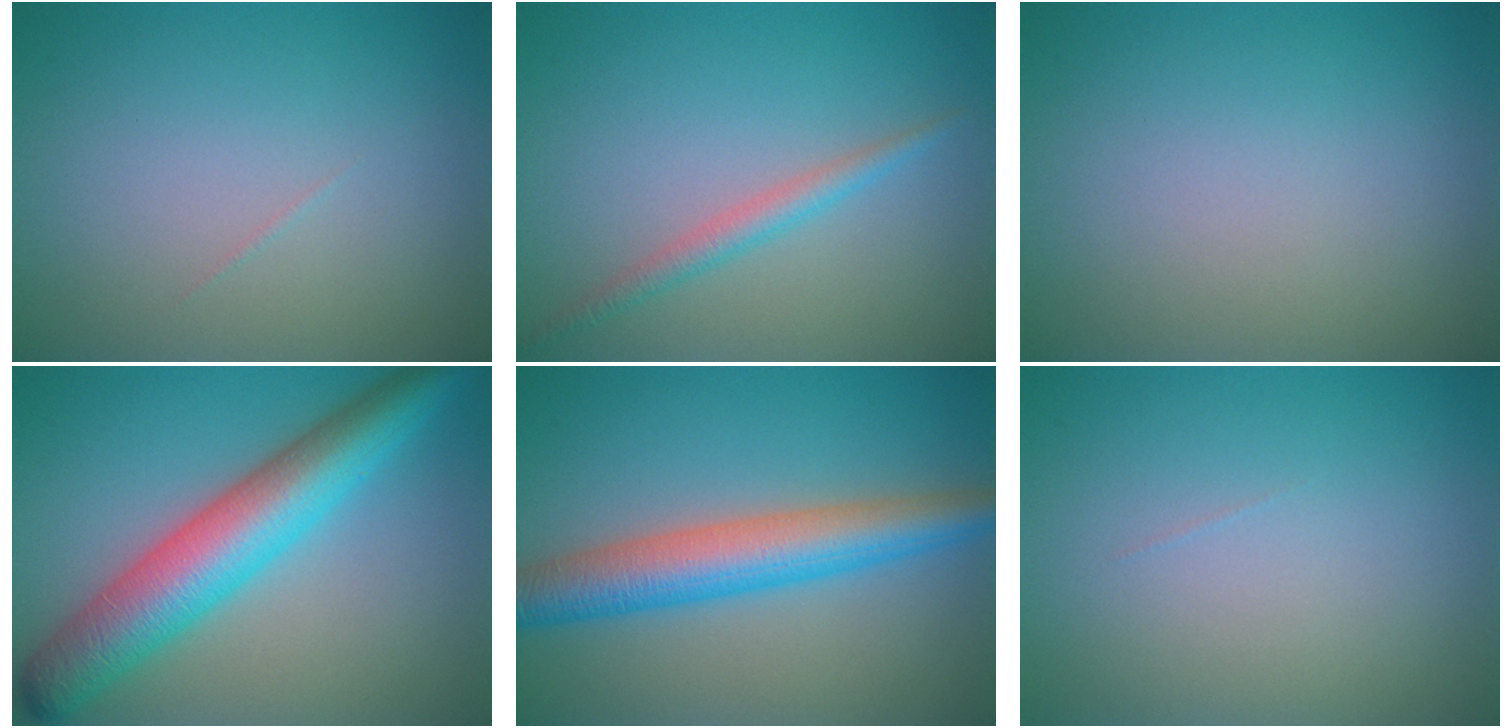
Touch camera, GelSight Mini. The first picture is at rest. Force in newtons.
{"total": 1.9, "press": 1.9, "slide": 0.1}
{"total": 0.0}
{"total": 8.4, "press": 8.4, "slide": 0.2}
{"total": 6.3, "press": 6.3, "slide": 0.0}
{"total": 0.0}